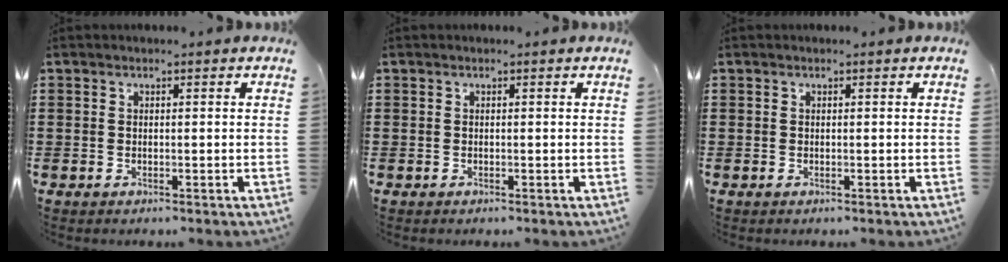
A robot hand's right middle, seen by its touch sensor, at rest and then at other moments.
{"total": 0.0}
{"total": 0.0}